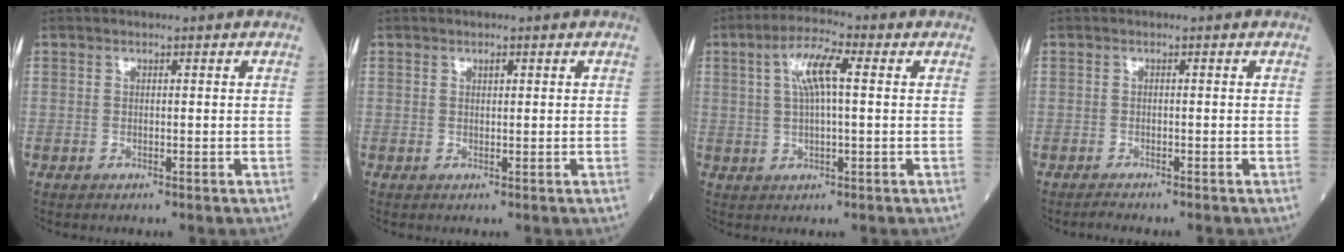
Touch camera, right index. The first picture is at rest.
{"total": 0.6, "force": [0.3, 0.2, 0.4], "torque": [-0.008, -0.002, 0.006]}
{"total": 6.8, "force": [1.7, 1.3, 6.5], "torque": [-0.128, 0.018, 0.030]}
{"total": 1.0, "force": [-1.0, -0.3, 0.2], "torque": [-0.009, -0.001, -0.018]}